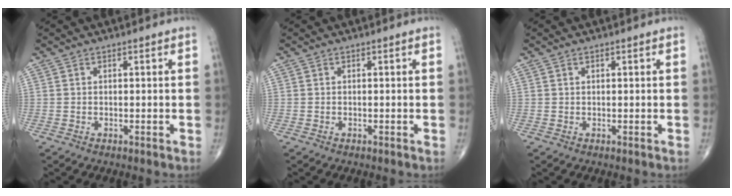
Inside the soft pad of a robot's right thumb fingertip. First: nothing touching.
{"total": 0.0}
{"total": 0.0}